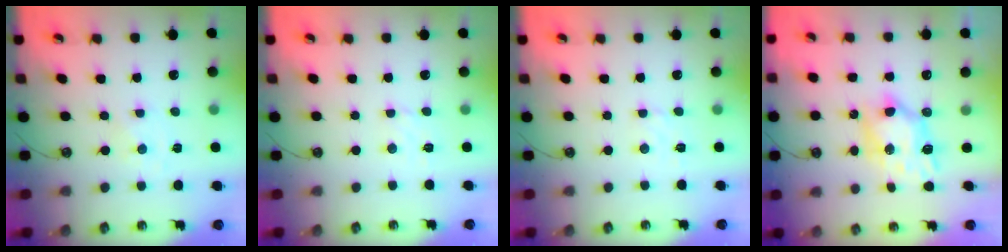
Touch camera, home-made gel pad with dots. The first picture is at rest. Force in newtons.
{"total": 3.5, "press": 3.5, "slide": 0.5}
{"total": 2.4, "press": 2.4, "slide": 0.6}
{"total": 9.6, "press": 9.6, "slide": 0.5}